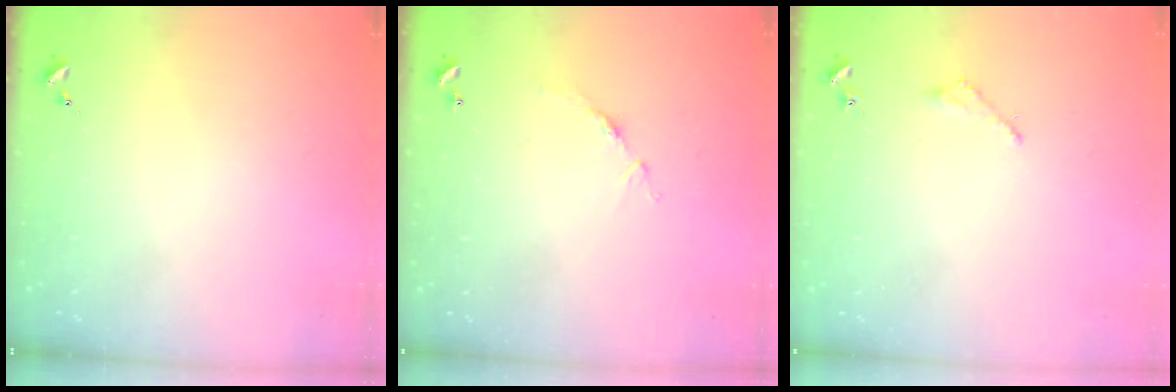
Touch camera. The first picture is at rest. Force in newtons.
{"total": 5.1, "press": 5.1, "slide": 0.4}
{"total": 1.6, "press": 1.6, "slide": 0.2}